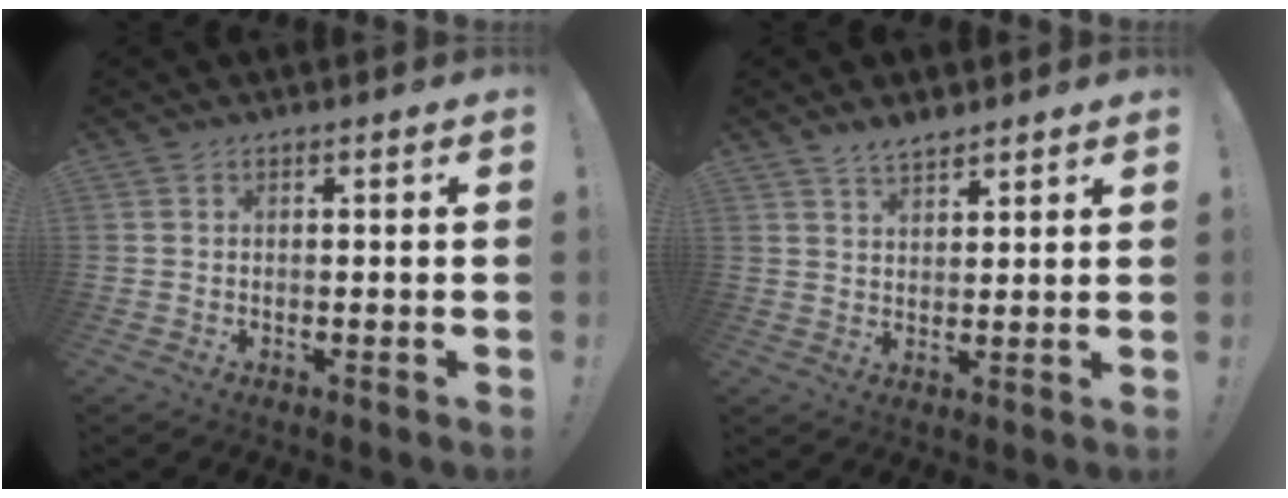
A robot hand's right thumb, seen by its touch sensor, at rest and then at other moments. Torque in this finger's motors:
{"motor_torque": [0.00, 0.00, 0.03, 0.03, 0.00]}